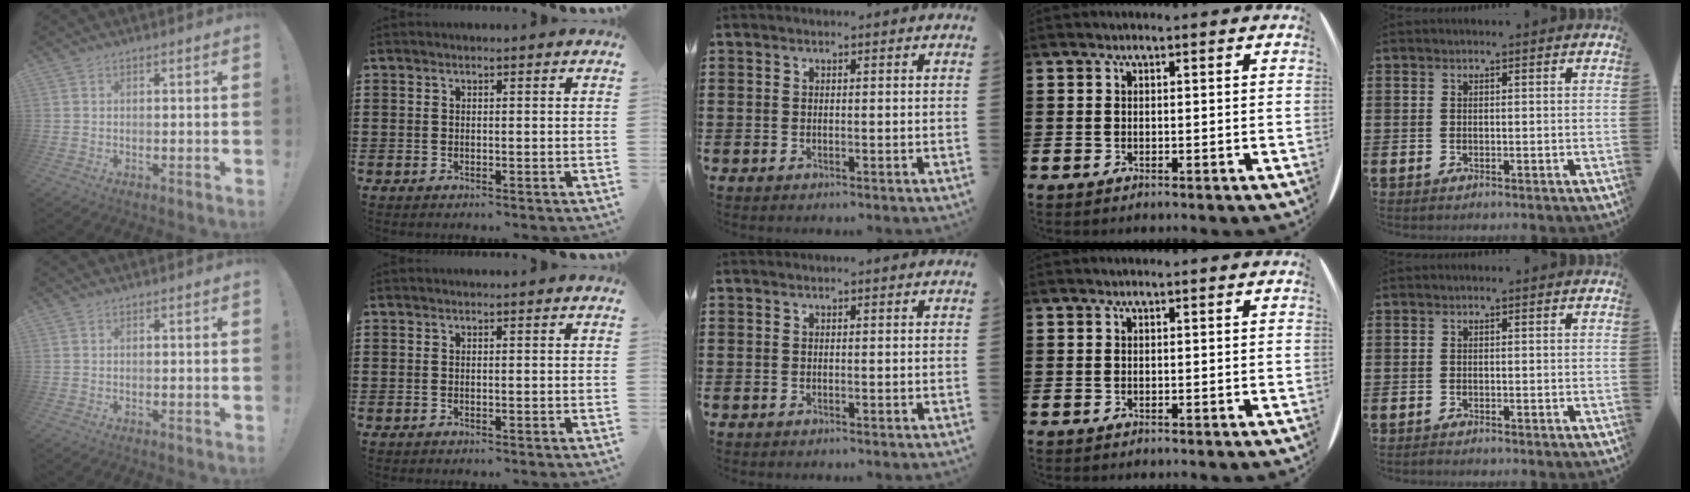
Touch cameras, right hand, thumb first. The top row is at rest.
{"little": {"total": 0.6, "force": [-0.5, 0.1, 0.2], "torque": [-0.005, -0.001, -0.011]}}